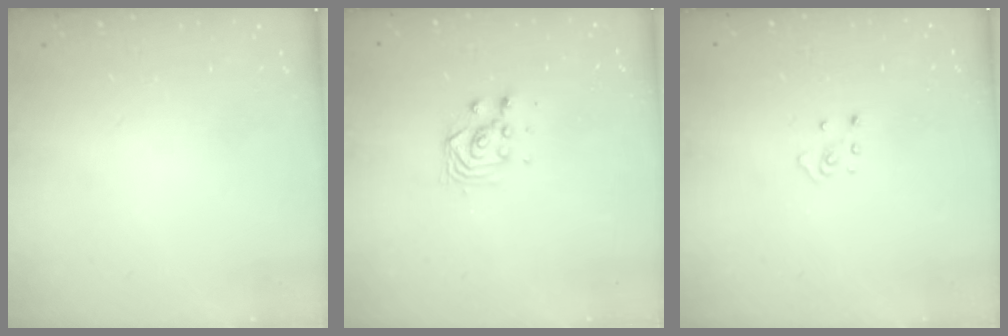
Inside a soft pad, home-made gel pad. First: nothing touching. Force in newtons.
{"total": 2.9, "press": 2.8, "slide": 0.8}
{"total": 2.9, "press": 2.9, "slide": 0.2}